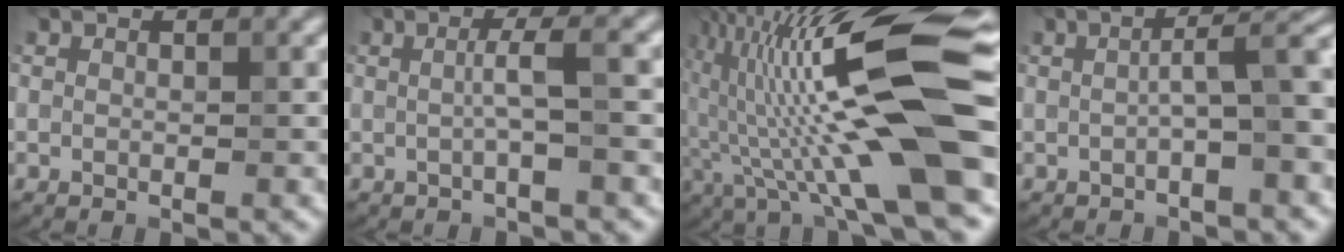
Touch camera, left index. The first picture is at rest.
{"total": 2.5, "force": [0.0, -0.1, 2.5], "torque": [-0.051, 0.011, -0.002]}
{"total": 15.2, "force": [-0.1, 2.0, 15.0], "torque": [-0.257, 0.031, -0.003]}
{"total": 4.1, "force": [-0.3, 0.5, 4.1], "torque": [-0.067, 0.021, -0.009]}